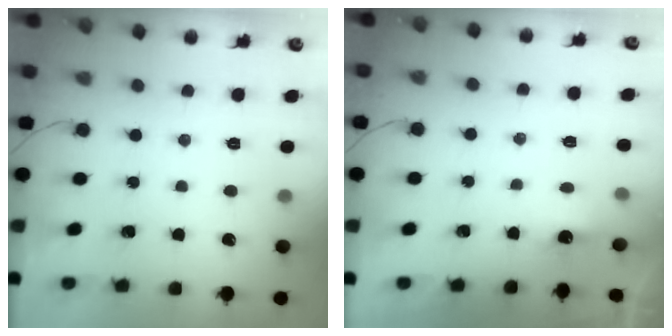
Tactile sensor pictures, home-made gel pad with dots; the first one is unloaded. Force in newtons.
{"total": 1.8, "press": 1.6, "slide": 0.8}